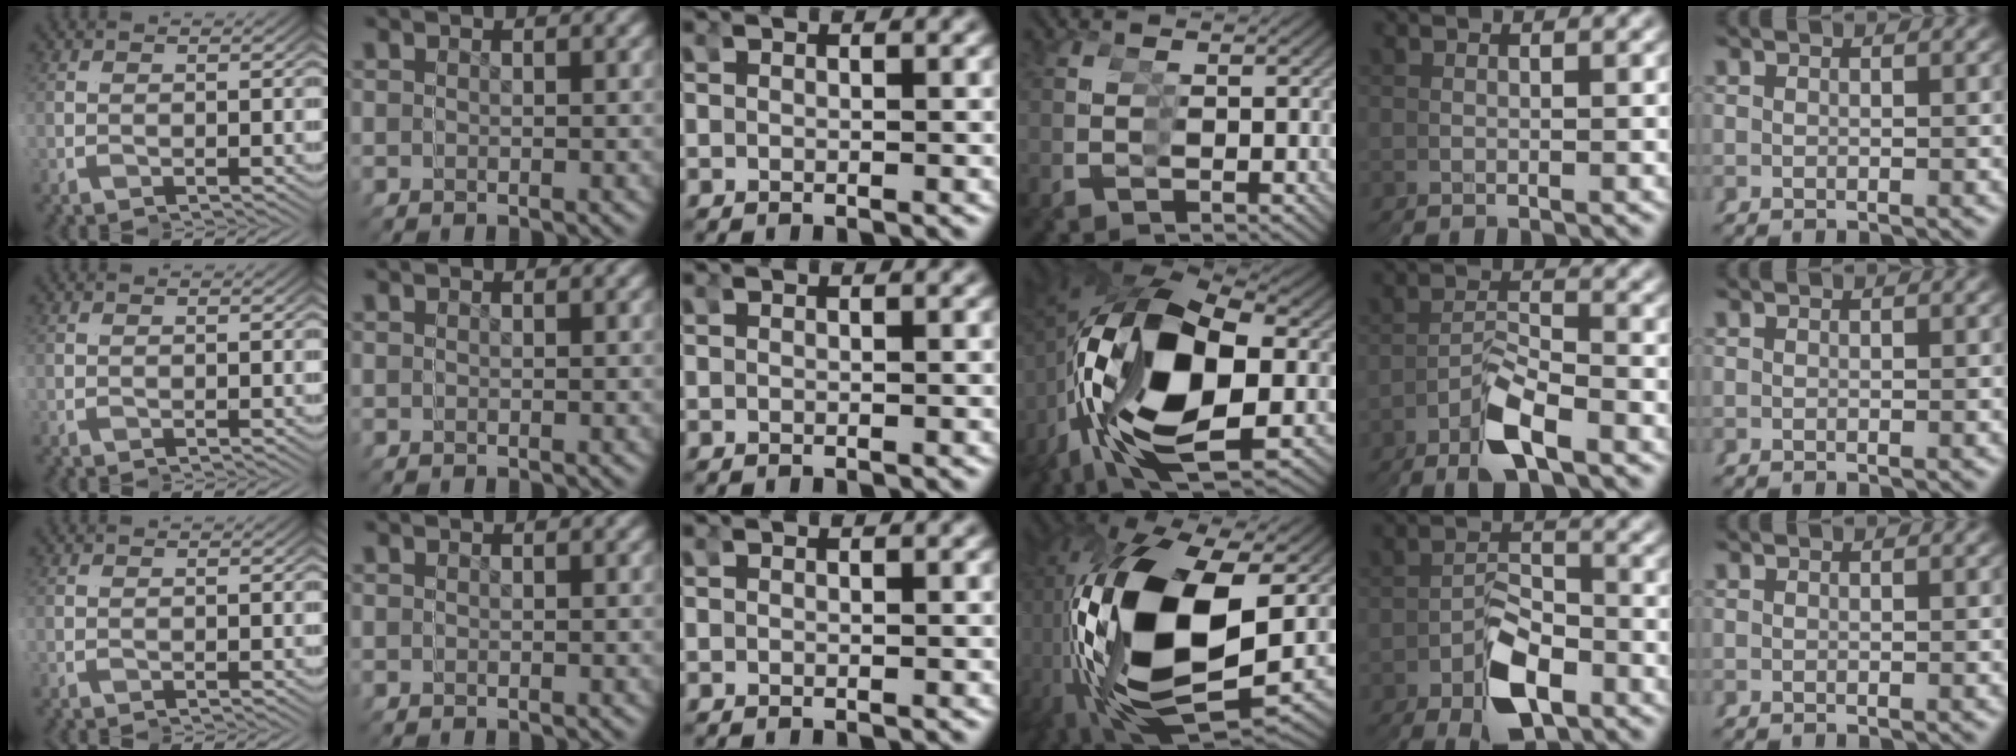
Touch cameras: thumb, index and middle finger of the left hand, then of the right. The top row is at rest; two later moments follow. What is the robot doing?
{"motion": "grasp_and_lifting", "object": "scissors"}